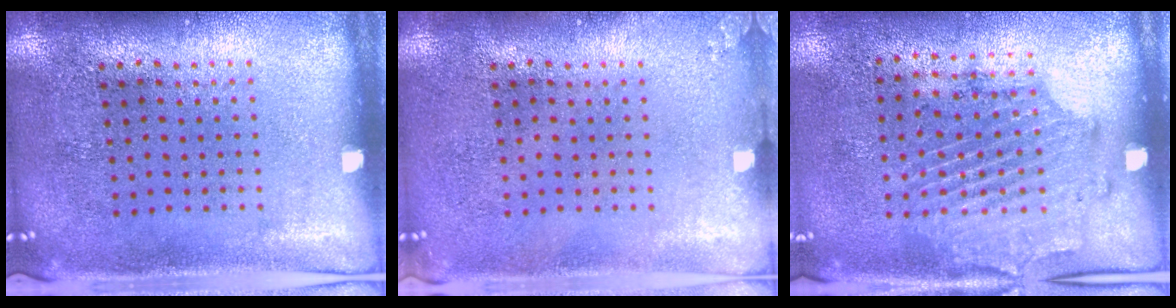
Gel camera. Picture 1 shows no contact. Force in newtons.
{"total": 0.8, "press": 0.8, "slide": 0.1}
{"total": 1.7, "press": 1.3, "slide": 1.1}